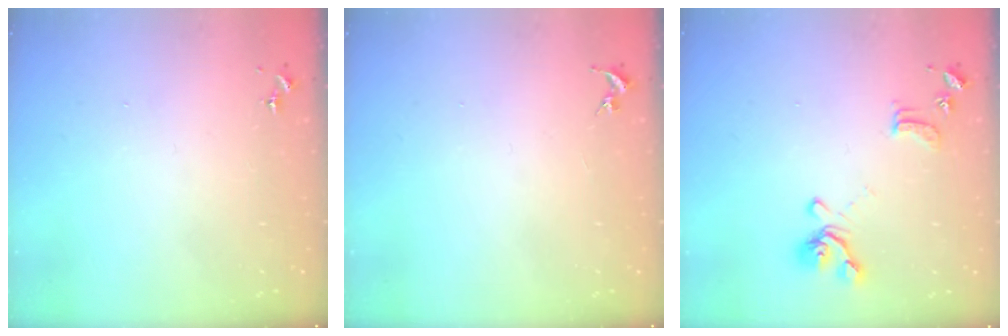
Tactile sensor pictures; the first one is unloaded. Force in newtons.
{"total": 0.0}
{"total": 12.6, "press": 12.5, "slide": 1.4}